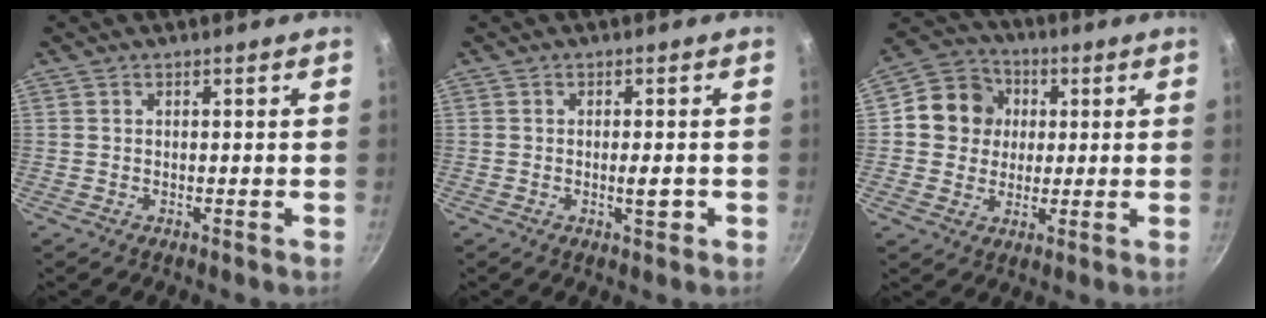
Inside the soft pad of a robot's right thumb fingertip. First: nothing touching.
{"total": 2.6, "force": [-0.7, 0.8, 2.4], "torque": [-0.029, 0.003, -0.010]}
{"total": 10.4, "force": [1.6, 9.5, 3.9], "torque": [-0.033, 0.014, 0.013]}